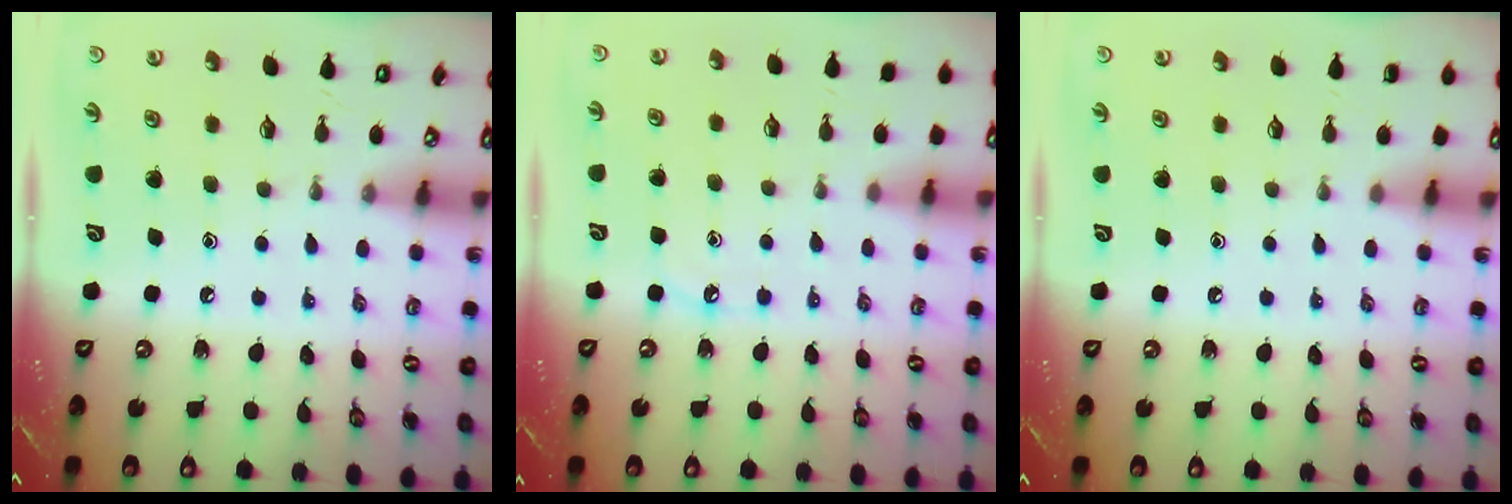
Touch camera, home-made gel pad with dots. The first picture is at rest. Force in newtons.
{"total": 3.9, "press": 3.9, "slide": 0.6}
{"total": 0.0}